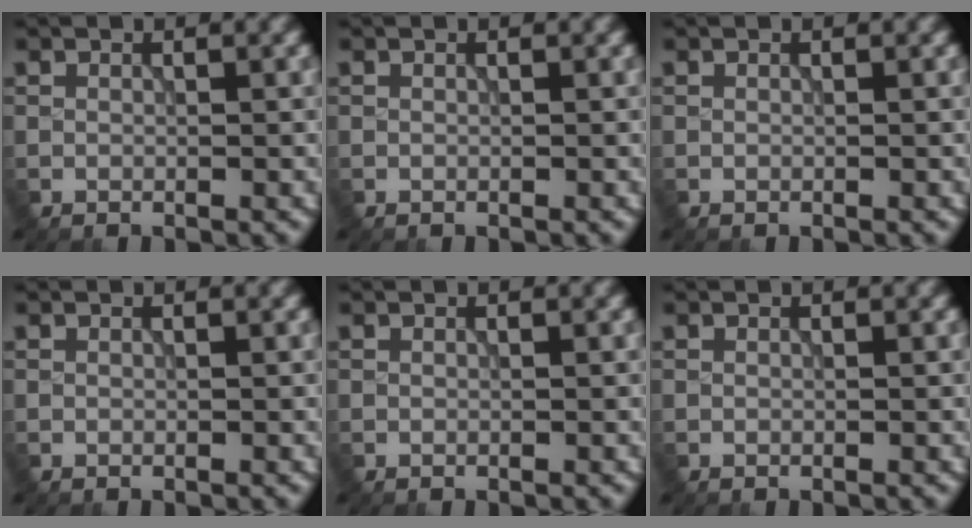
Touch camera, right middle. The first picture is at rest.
{"total": 0.0}
{"total": 0.0}
{"total": 0.0}
{"total": 0.0}
{"total": 0.0}